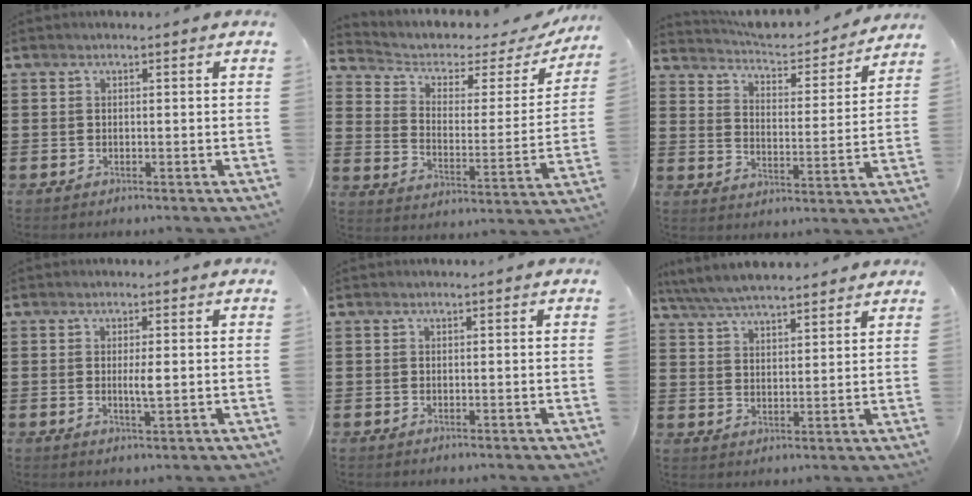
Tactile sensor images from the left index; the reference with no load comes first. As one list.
[{"total": 3.5, "force": [2.1, 2.1, 1.8], "torque": [-0.051, -0.013, 0.029]}, {"total": 4.4, "force": [4.3, 0.3, 0.7], "torque": [-0.040, -0.037, 0.069]}, {"total": 2.5, "force": [0.1, 0.4, 2.5], "torque": [-0.046, -0.005, 0.001]}, {"total": 0.0}, {"total": 5.8, "force": [5.5, 0.7, 1.6], "torque": [-0.050, -0.018, 0.101]}]